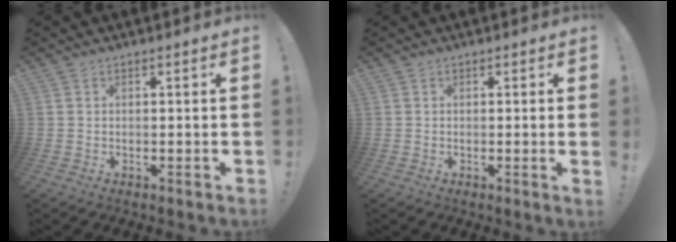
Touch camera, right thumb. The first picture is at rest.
{"total": 1.6, "force": [0.0, -0.6, 1.5], "torque": [-0.017, -0.006, -0.004]}